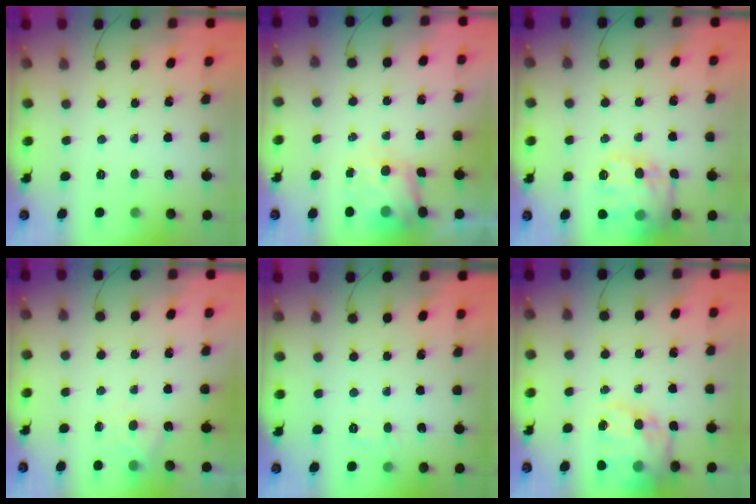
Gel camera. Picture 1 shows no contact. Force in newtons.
{"total": 6.2, "press": 6.0, "slide": 1.5}
{"total": 16.2, "press": 16.0, "slide": 2.5}
{"total": 4.5, "press": 4.2, "slide": 1.5}
{"total": 4.3, "press": 4.1, "slide": 1.0}
{"total": 16.8, "press": 16.5, "slide": 3.4}